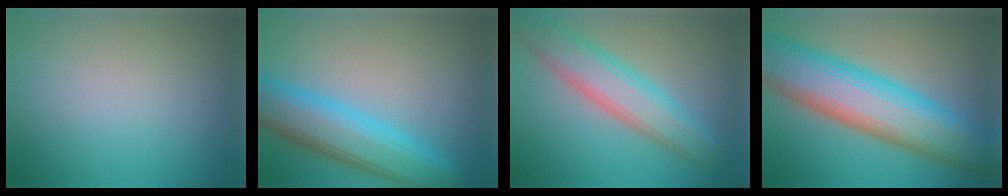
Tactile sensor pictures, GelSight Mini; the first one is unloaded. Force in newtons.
{"total": 8.1, "press": 8.1, "slide": 0.2}
{"total": 6.5, "press": 6.5, "slide": 0.3}
{"total": 12.4, "press": 12.4, "slide": 0.2}